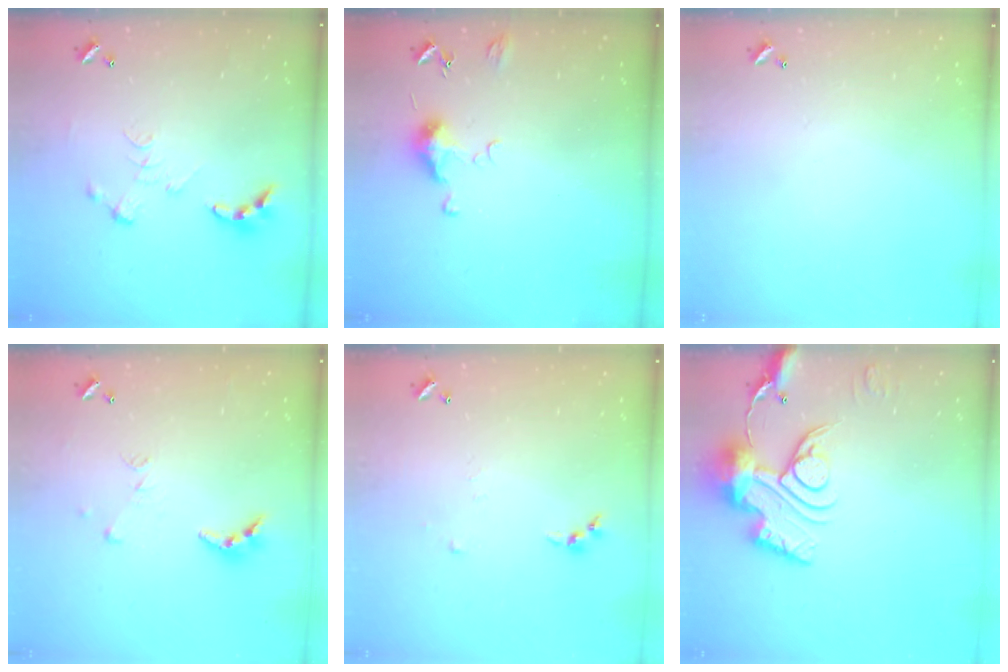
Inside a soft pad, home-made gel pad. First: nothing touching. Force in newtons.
{"total": 5.9, "press": 5.8, "slide": 0.9}
{"total": 0.0}
{"total": 8.1, "press": 8.1, "slide": 0.7}
{"total": 3.3, "press": 3.3, "slide": 0.5}
{"total": 15.5, "press": 15.4, "slide": 1.7}